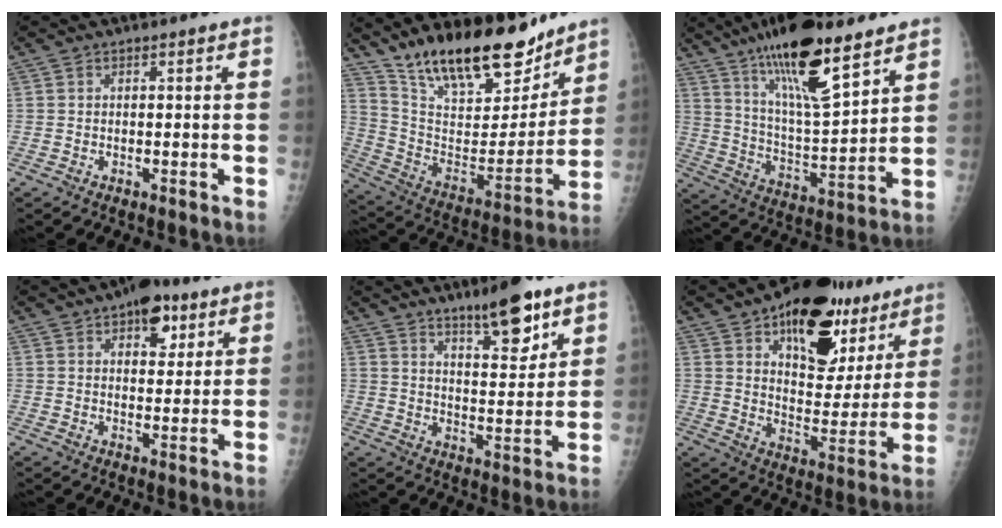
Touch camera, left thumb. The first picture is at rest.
{"total": 22.8, "force": [17.8, 7.7, 12.0], "torque": [-0.165, -0.088, 0.308]}
{"total": 19.4, "force": [12.7, 5.1, 13.7], "torque": [-0.222, -0.062, 0.228]}
{"total": 8.9, "force": [4.8, 4.8, 5.7], "torque": [-0.048, -0.016, 0.064]}
{"total": 11.6, "force": [7.8, 3.2, 7.9], "torque": [-0.100, -0.050, 0.124]}
{"total": 24.1, "force": [14.3, 12.5, 14.8], "torque": [-0.159, -0.047, 0.215]}